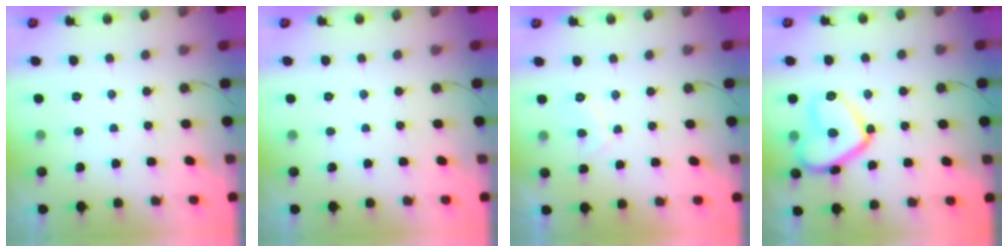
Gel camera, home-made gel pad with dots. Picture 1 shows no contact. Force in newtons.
{"total": 0.0}
{"total": 2.5, "press": 2.4, "slide": 0.8}
{"total": 14.7, "press": 14.7, "slide": 1.3}